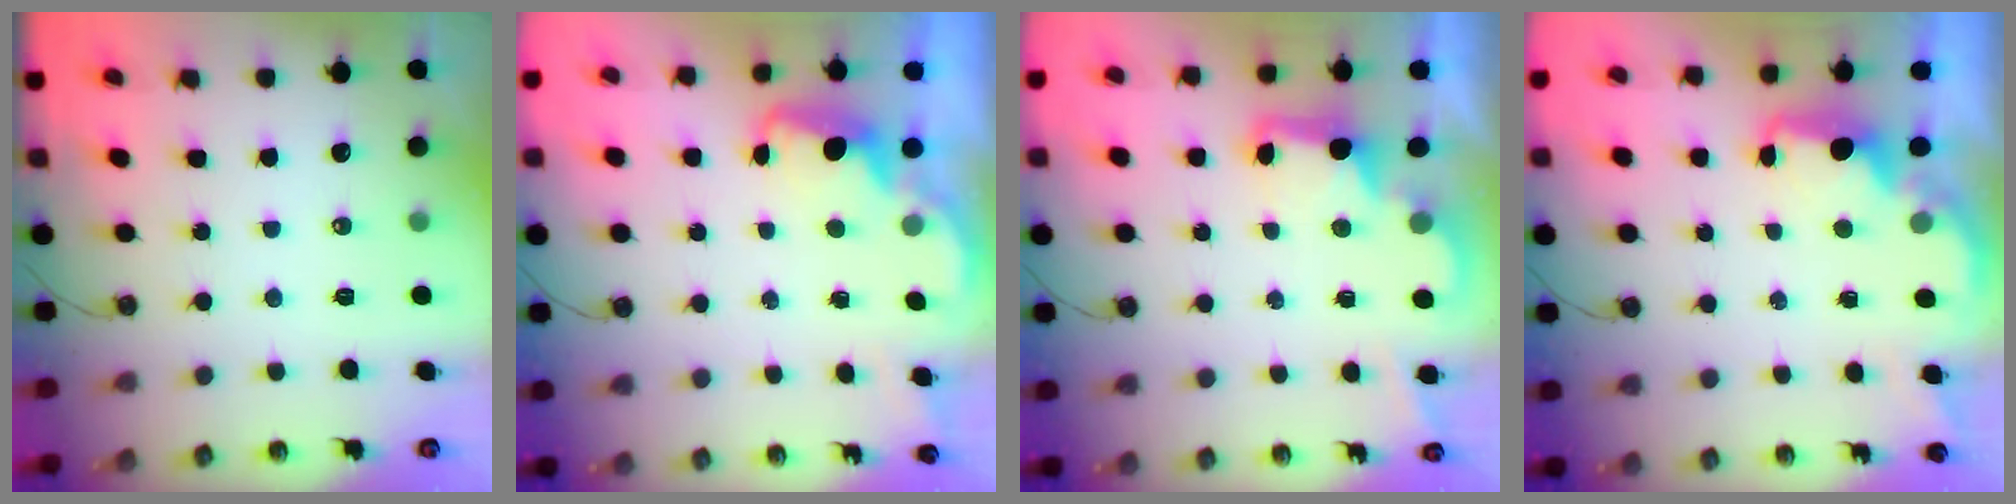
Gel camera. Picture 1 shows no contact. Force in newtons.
{"total": 2.2, "press": 2.2, "slide": 0.6}
{"total": 3.0, "press": 3.0, "slide": 0.6}
{"total": 2.0, "press": 1.9, "slide": 0.7}